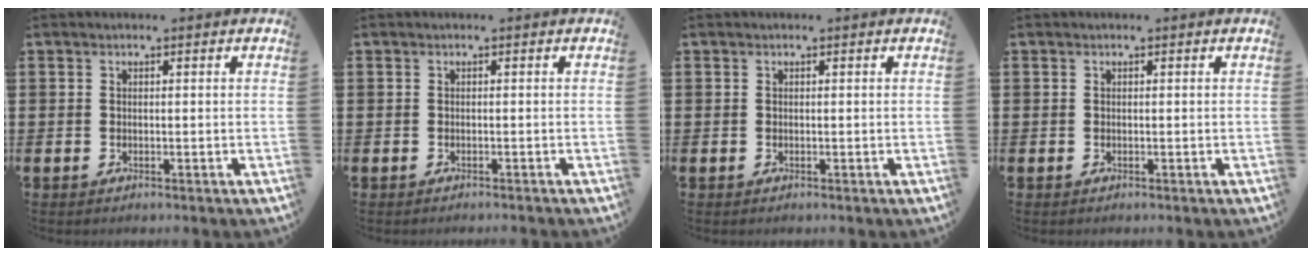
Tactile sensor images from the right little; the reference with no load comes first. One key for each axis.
{"total": 0.0}
{"total": 0.0}
{"total": 0.0}